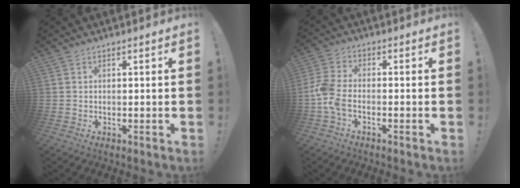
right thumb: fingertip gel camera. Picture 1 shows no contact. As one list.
[{"total": 8.6, "force": [-2.9, 4.6, 6.6], "torque": [-0.155, 0.003, -0.050]}]